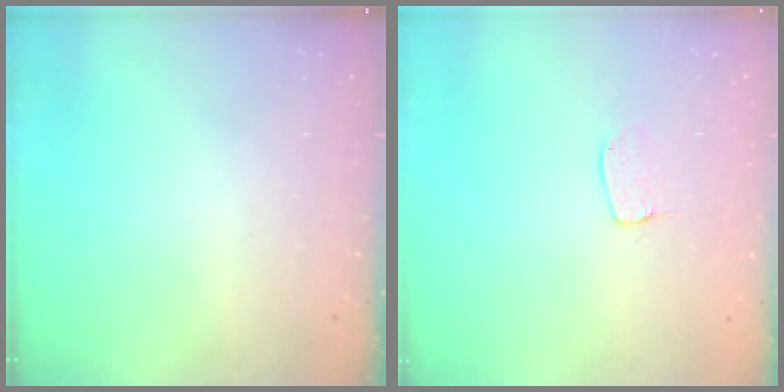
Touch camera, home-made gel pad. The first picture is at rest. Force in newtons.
{"total": 5.8, "press": 5.8, "slide": 0.2}